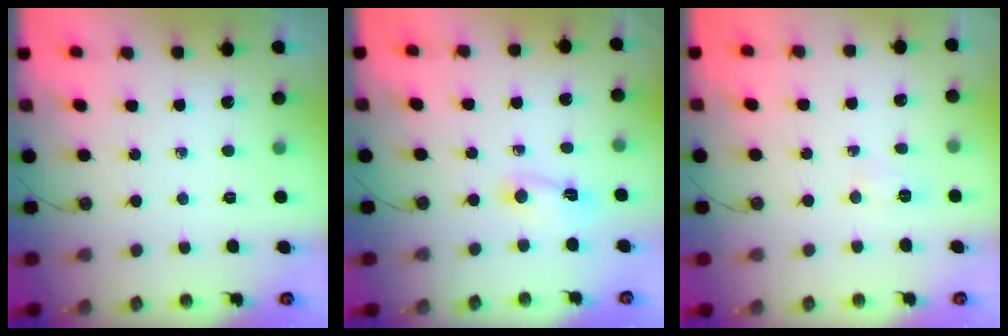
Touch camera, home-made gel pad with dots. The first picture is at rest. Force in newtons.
{"total": 2.3, "press": 2.3, "slide": 0.3}
{"total": 3.1, "press": 2.8, "slide": 1.2}